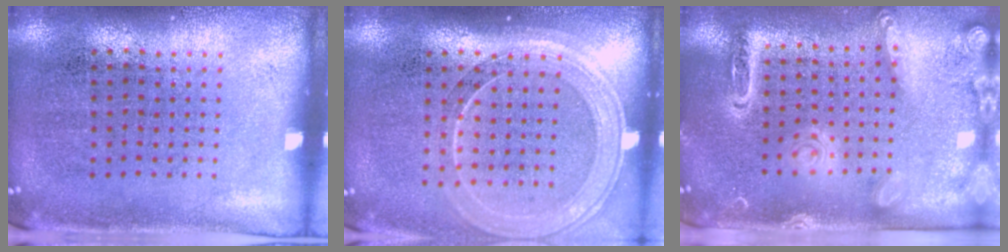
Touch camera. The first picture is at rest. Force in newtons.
{"total": 1.7, "press": 1.5, "slide": 0.7}
{"total": 2.2, "press": 1.9, "slide": 1.1}